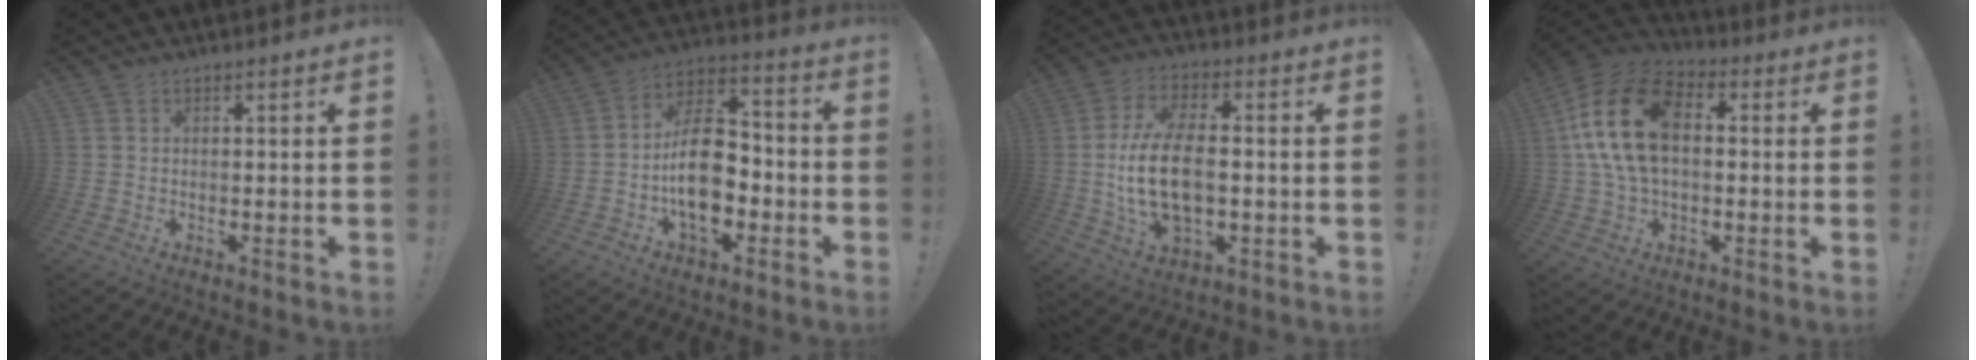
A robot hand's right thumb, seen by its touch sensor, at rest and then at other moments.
{"total": 17.0, "force": [-3.8, 10.2, 13.1], "torque": [-0.231, 0.027, -0.062]}
{"total": 16.0, "force": [-1.2, 9.2, 13.0], "torque": [-0.251, 0.003, -0.021]}
{"total": 19.3, "force": [2.7, 12.1, 14.8], "torque": [-0.290, 0.015, 0.050]}